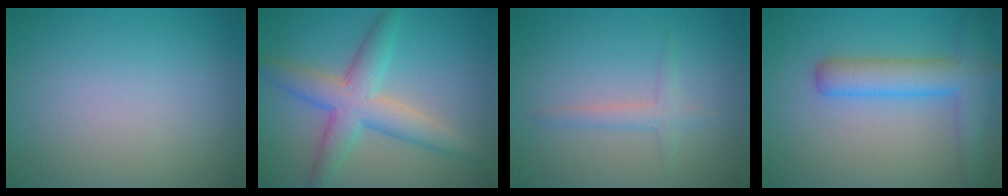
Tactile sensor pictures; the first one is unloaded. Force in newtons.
{"total": 5.5, "press": 5.5, "slide": 0.2}
{"total": 1.6, "press": 1.6, "slide": 0.1}
{"total": 5.0, "press": 5.0, "slide": 0.3}